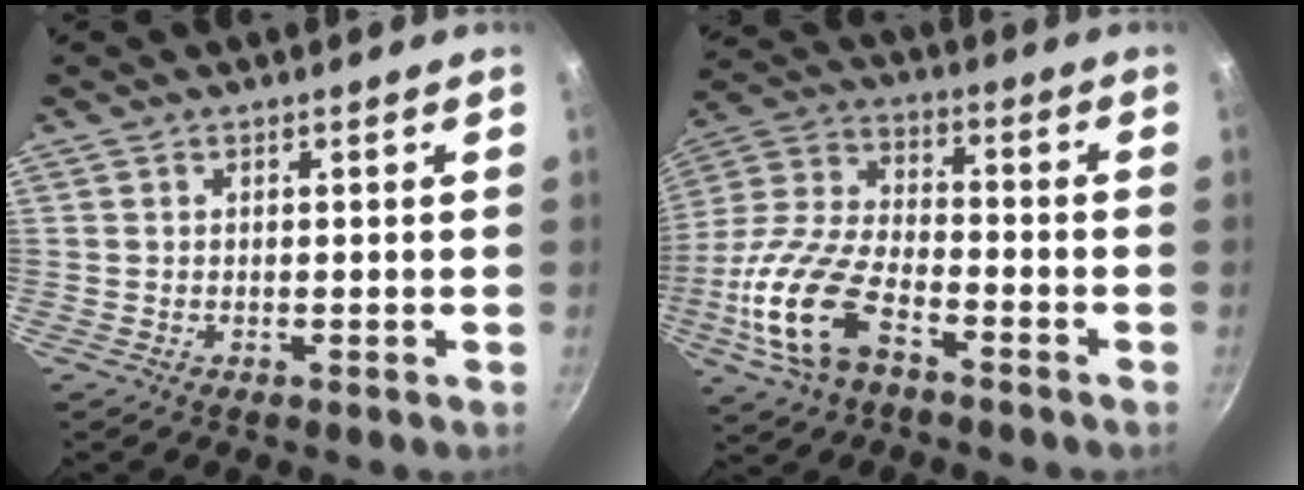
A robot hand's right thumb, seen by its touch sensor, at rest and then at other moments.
{"total": 17.3, "force": [-7.7, 8.6, 12.9], "torque": [-0.262, 0.035, -0.163]}